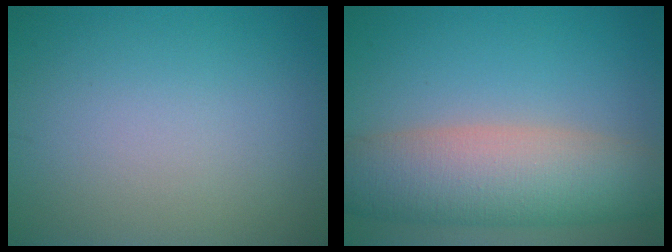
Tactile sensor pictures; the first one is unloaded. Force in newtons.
{"total": 8.9, "press": 8.8, "slide": 0.6}